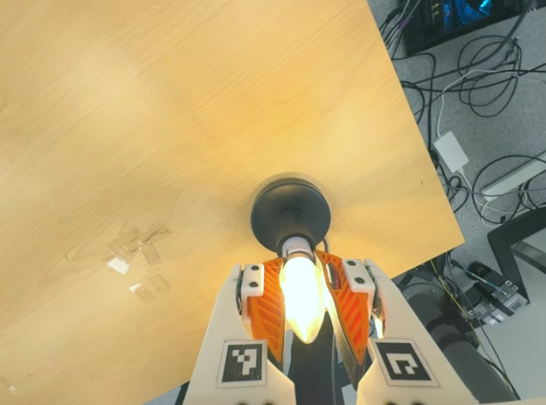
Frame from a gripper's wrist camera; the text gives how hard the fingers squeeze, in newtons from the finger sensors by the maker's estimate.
{"total": 25.8, "left": 20.5, "right": 31.0}